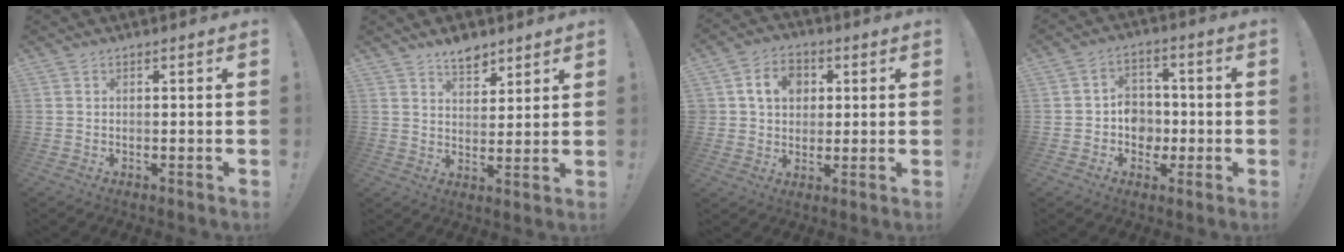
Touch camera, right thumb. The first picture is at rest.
{"total": 7.1, "force": [5.6, 3.6, 2.6], "torque": [-0.024, -0.039, 0.101]}
{"total": 10.2, "force": [3.2, 8.5, 4.8], "torque": [-0.079, 0.005, 0.064]}
{"total": 8.5, "force": [-1.4, 7.8, 3.2], "torque": [-0.039, 0.015, -0.017]}